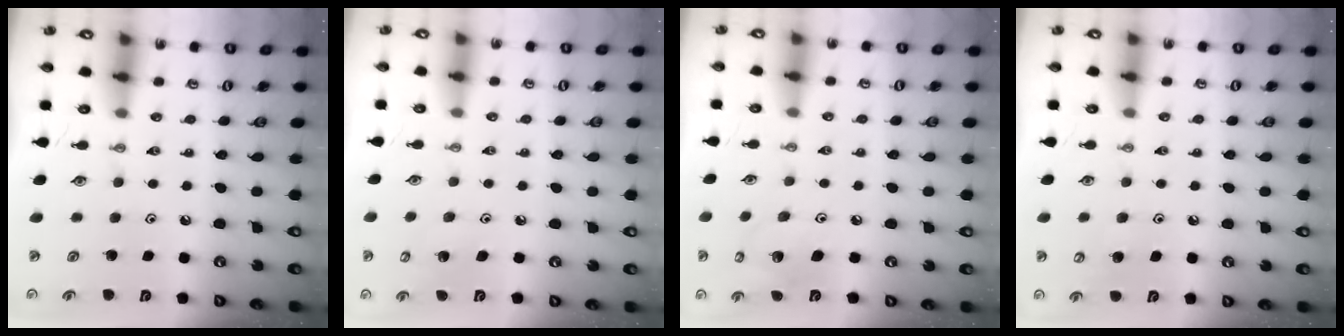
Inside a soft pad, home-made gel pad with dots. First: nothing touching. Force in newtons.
{"total": 4.3, "press": 4.3, "slide": 0.3}
{"total": 7.2, "press": 7.0, "slide": 1.8}
{"total": 6.0, "press": 5.9, "slide": 0.7}